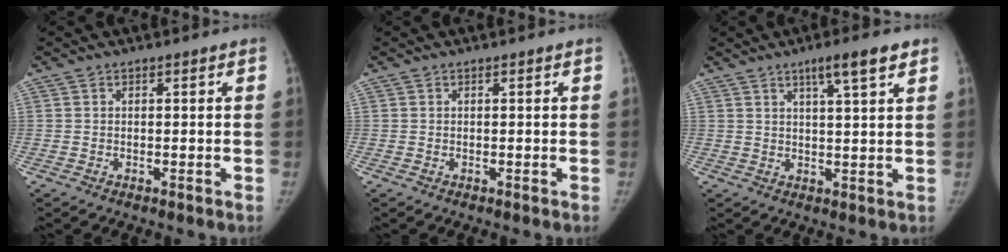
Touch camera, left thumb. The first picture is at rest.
{"total": 0.0}
{"total": 6.3, "force": [3.8, 0.7, 5.0], "torque": [-0.077, -0.016, 0.061]}